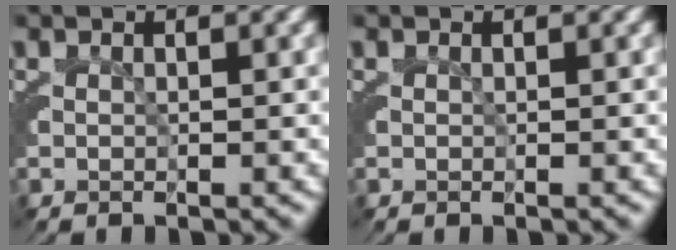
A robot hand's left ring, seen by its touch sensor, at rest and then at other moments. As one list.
[{"total": 0.0}]